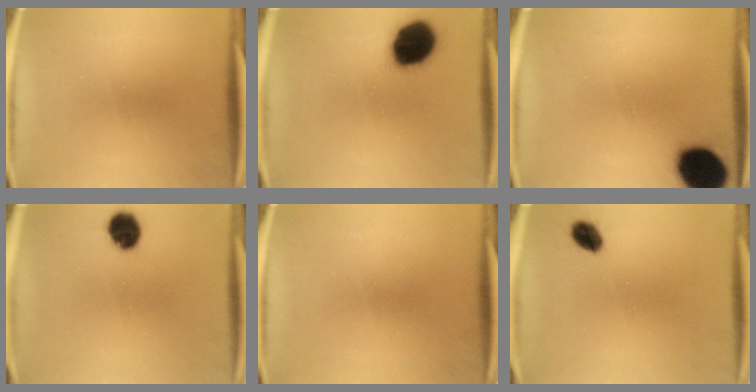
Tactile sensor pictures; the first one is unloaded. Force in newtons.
{"total": 14.8}
{"total": 16.4}
{"total": 7.5}
{"total": 0.0}
{"total": 4.3}